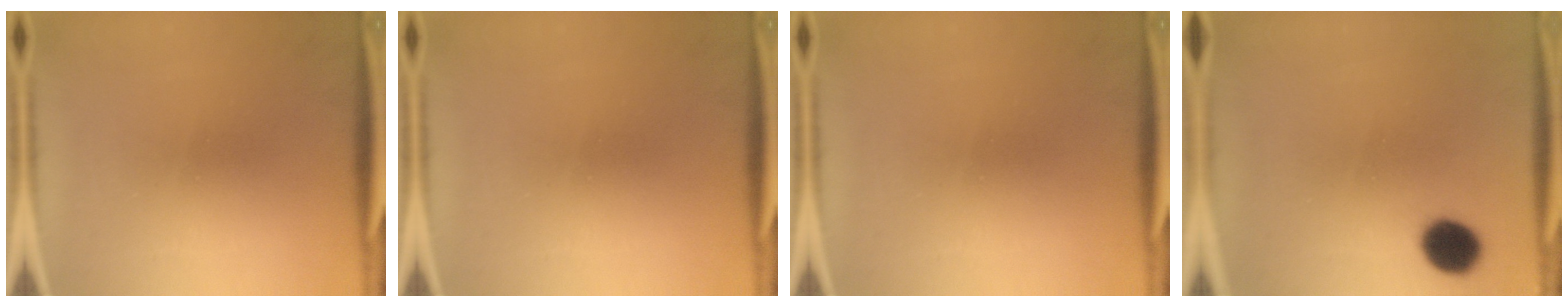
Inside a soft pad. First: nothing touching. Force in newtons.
{"total": 0.0}
{"total": 0.0}
{"total": 8.1}